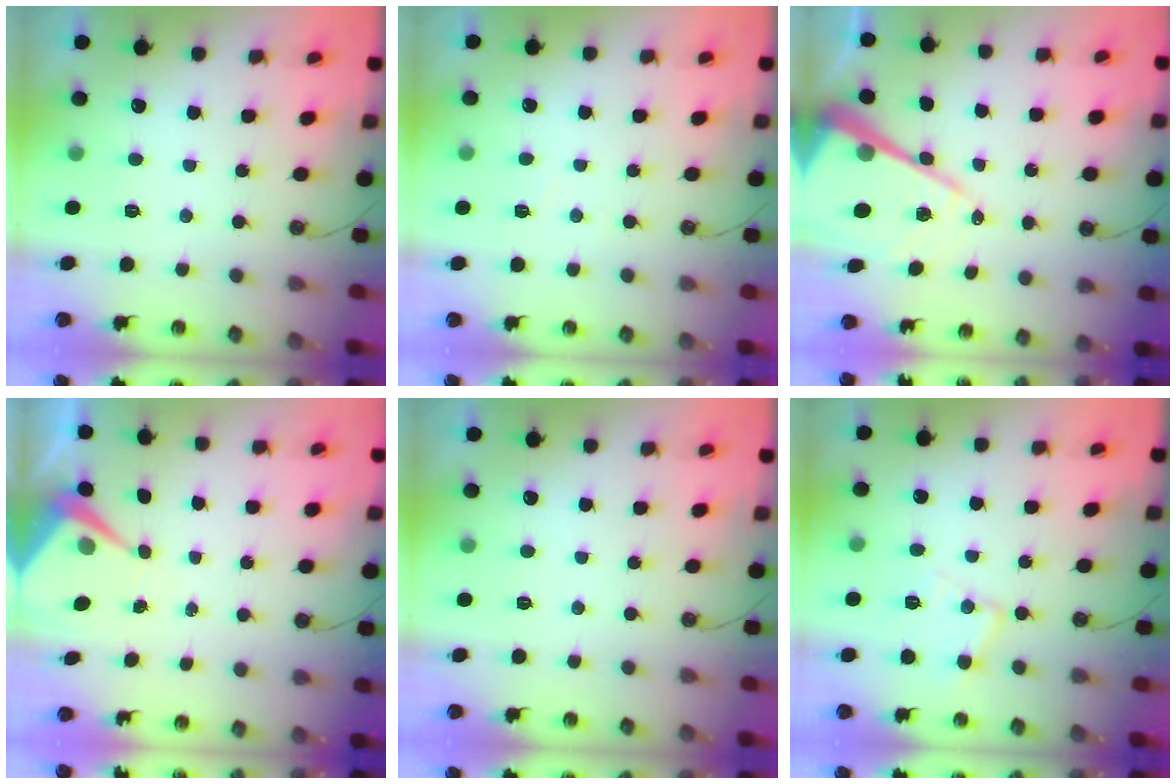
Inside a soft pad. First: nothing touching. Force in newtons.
{"total": 3.5, "press": 3.5, "slide": 0.6}
{"total": 19.4, "press": 19.3, "slide": 1.9}
{"total": 5.4, "press": 5.4, "slide": 0.5}
{"total": 0.0}
{"total": 10.0, "press": 10.0, "slide": 0.7}